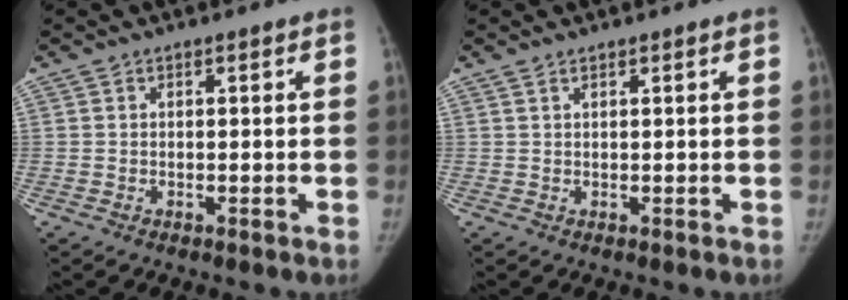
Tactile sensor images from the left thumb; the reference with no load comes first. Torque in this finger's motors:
{"motor_torque": [-0.29, -0.05, -0.11, 0.42, -0.01]}